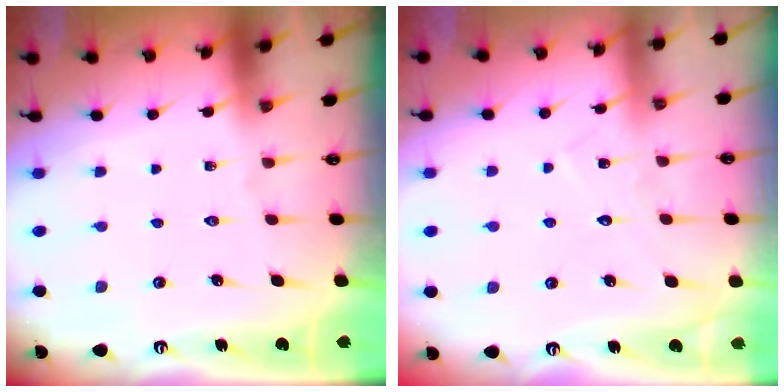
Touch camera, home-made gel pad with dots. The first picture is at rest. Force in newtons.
{"total": 6.1, "press": 6.1, "slide": 0.5}